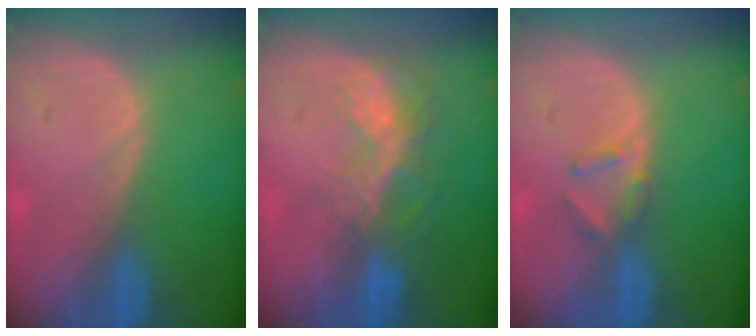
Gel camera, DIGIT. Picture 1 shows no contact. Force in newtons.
{"total": 6.8, "press": 5.8, "slide": 3.4}
{"total": 2.8, "press": 2.7, "slide": 0.4}